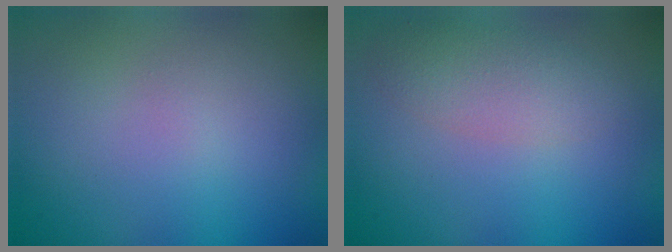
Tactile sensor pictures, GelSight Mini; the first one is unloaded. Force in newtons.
{"total": 2.7, "press": 2.7, "slide": 0.1}